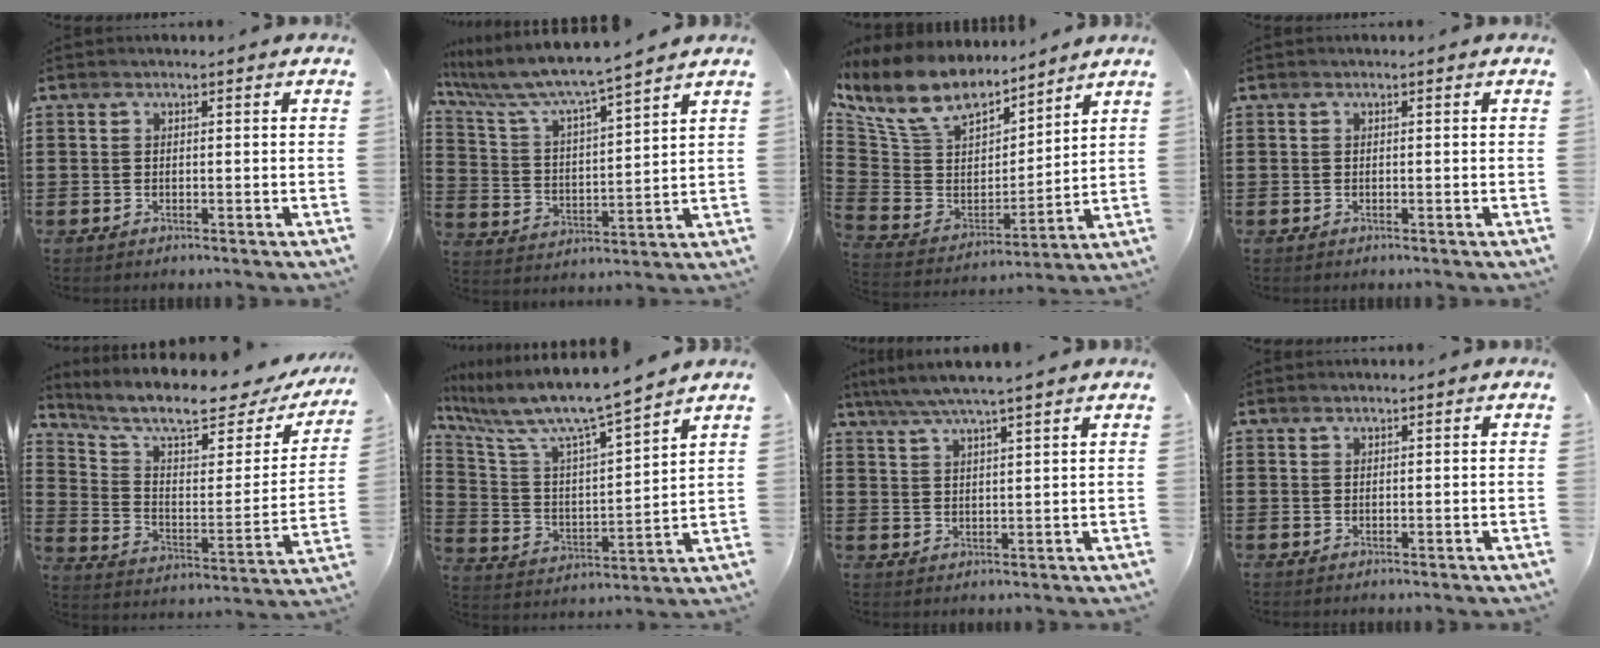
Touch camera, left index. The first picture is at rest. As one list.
[{"total": 6.6, "force": [5.9, 0.2, 2.9], "torque": [-0.084, -0.038, 0.095]}, {"total": 11.3, "force": [9.3, 4.6, 4.4], "torque": [-0.140, -0.057, 0.168]}, {"total": 0.0}, {"total": 8.9, "force": [7.1, 1.6, 5.1], "torque": [-0.115, -0.051, 0.115]}, {"total": 8.5, "force": [7.3, 0.2, 4.4], "torque": [-0.119, -0.058, 0.114]}, {"total": 4.6, "force": [3.9, -0.3, 2.4], "torque": [-0.056, -0.015, 0.069]}, {"total": 0.7, "force": [0.7, 0.1, 0.1], "torque": [-0.003, 0.000, 0.014]}]